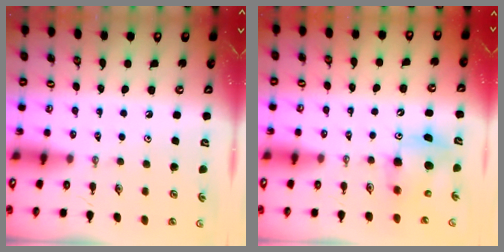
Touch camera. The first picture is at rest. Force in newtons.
{"total": 7.7, "press": 7.7, "slide": 0.4}